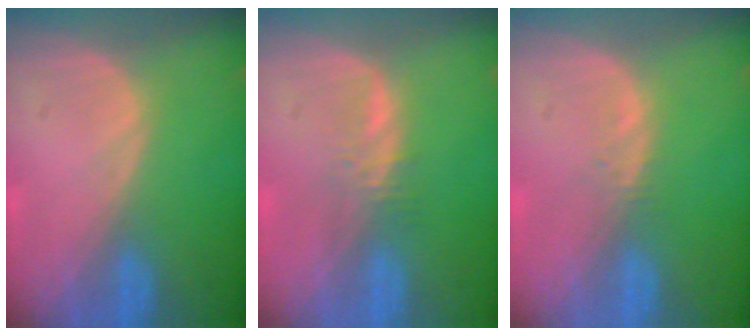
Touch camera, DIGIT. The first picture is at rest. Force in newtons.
{"total": 2.2, "press": 2.1, "slide": 0.2}
{"total": 0.7, "press": 0.7, "slide": 0.1}